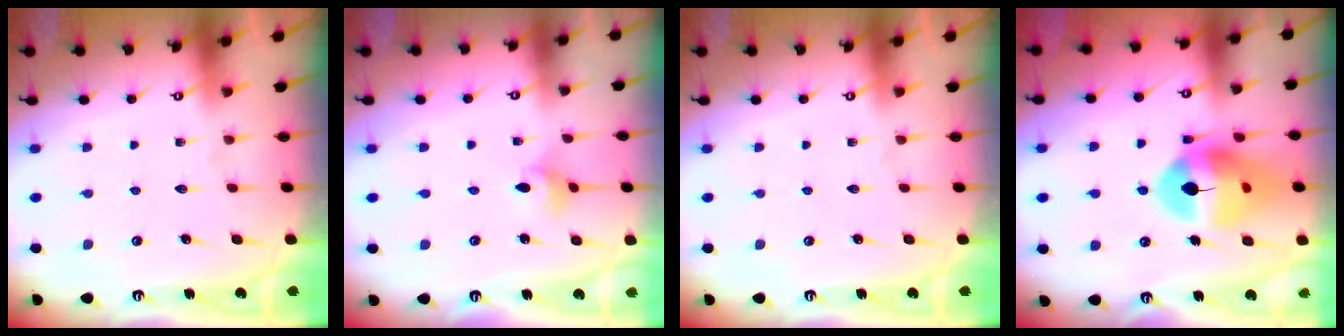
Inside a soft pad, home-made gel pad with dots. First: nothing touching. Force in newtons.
{"total": 3.6, "press": 3.6, "slide": 0.7}
{"total": 0.0}
{"total": 15.5, "press": 15.4, "slide": 1.8}